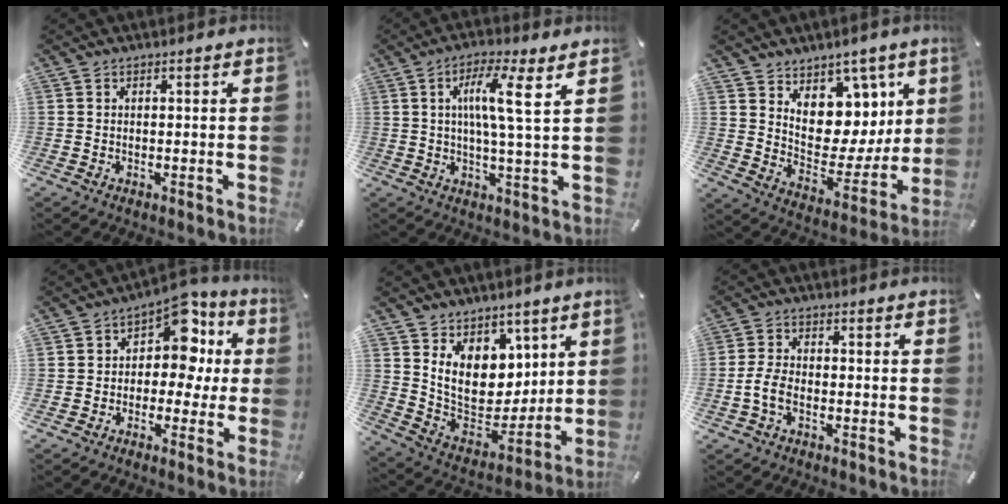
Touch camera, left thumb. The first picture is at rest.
{"total": 10.0, "force": [3.1, 0.7, 9.4], "torque": [-0.170, 0.001, 0.043]}
{"total": 10.3, "force": [5.0, 8.5, 2.8], "torque": [-0.016, -0.082, 0.096]}
{"total": 11.5, "force": [3.4, 7.6, 7.9], "torque": [-0.107, -0.020, 0.056]}
{"total": 13.0, "force": [5.1, 10.7, 5.3], "torque": [-0.092, -0.062, 0.105]}
{"total": 4.9, "force": [-1.8, 2.8, 3.6], "torque": [-0.079, 0.005, -0.035]}